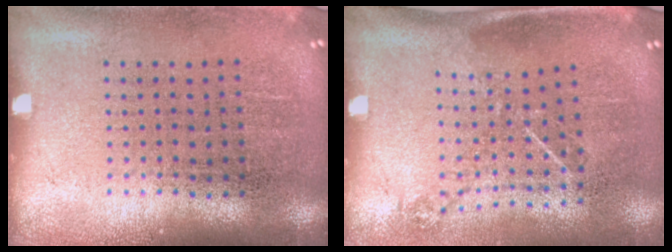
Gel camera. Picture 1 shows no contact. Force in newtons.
{"total": 1.2, "press": 0.8, "slide": 0.8}